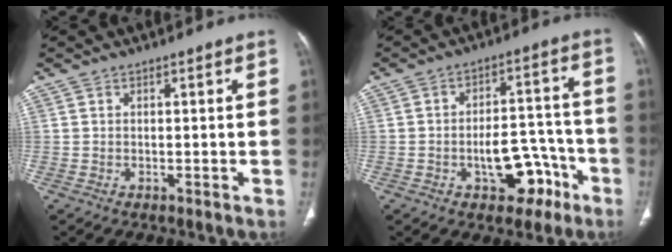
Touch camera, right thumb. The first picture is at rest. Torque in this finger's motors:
{"motor_torque": [2.99, 2.02, 1.73, -1.03, 0.49]}